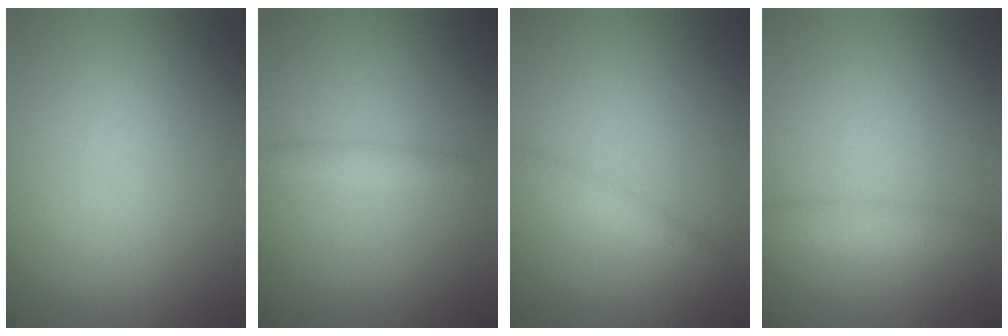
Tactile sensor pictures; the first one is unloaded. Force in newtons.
{"total": 1.1, "press": 1.1, "slide": 0.0}
{"total": 1.4, "press": 1.4, "slide": 0.0}
{"total": 1.8, "press": 1.8, "slide": 0.1}